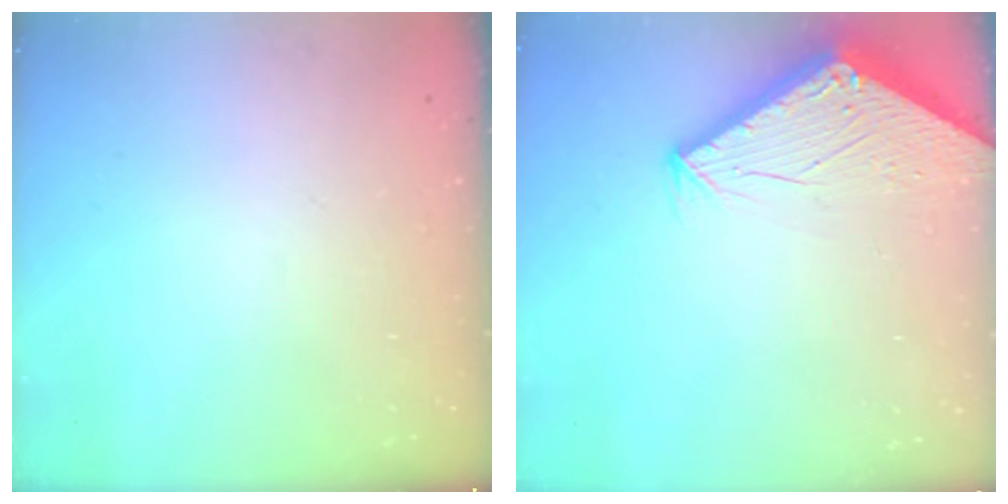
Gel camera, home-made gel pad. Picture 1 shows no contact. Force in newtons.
{"total": 2.7, "press": 2.7, "slide": 0.1}